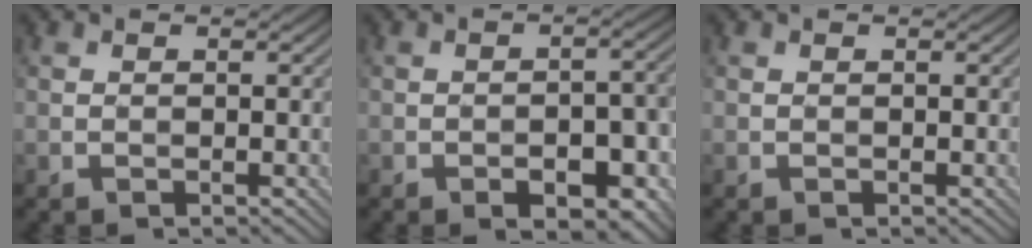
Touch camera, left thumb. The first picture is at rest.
{"total": 6.2, "force": [-3.2, 2.8, 4.5], "torque": [-0.061, 0.005, -0.039]}
{"total": 0.0}